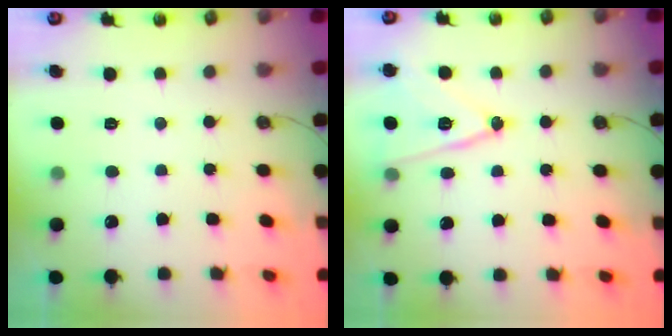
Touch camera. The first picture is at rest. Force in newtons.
{"total": 12.6, "press": 12.1, "slide": 3.3}